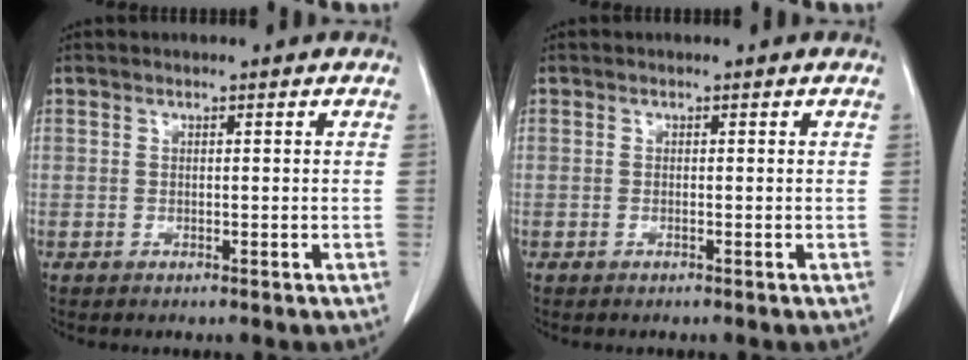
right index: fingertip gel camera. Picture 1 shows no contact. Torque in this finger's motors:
{"motor_torque": [-0.07, 0.05, -0.02, -0.01]}